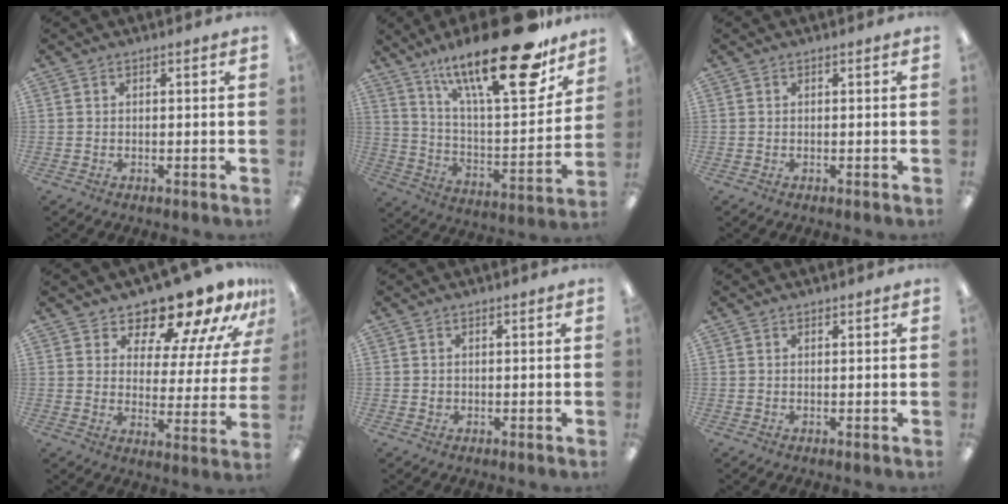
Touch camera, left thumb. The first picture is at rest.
{"total": 27.5, "force": [18.2, 7.8, 19.1], "torque": [-0.286, -0.116, 0.295]}
{"total": 0.0}
{"total": 14.7, "force": [12.9, 4.3, 5.3], "torque": [-0.088, -0.106, 0.220]}
{"total": 0.7, "force": [0.3, 0.6, 0.1], "torque": [-0.004, 0.003, 0.004]}
{"total": 0.6, "force": [0.5, 0.2, 0.0], "torque": [-0.002, 0.000, 0.010]}